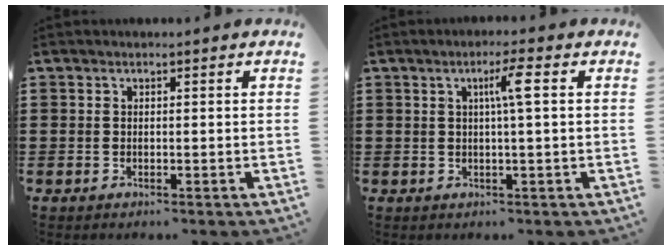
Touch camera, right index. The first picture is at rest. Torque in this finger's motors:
{"motor_torque": [0.68, -0.11, 0.27, 0.07]}